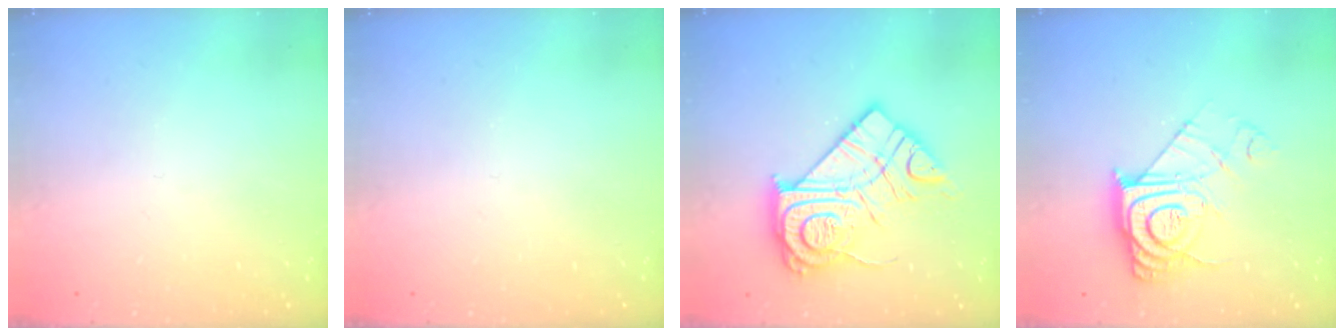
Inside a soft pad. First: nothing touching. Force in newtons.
{"total": 0.0}
{"total": 20.7, "press": 20.6, "slide": 1.9}
{"total": 12.3, "press": 12.3, "slide": 1.1}